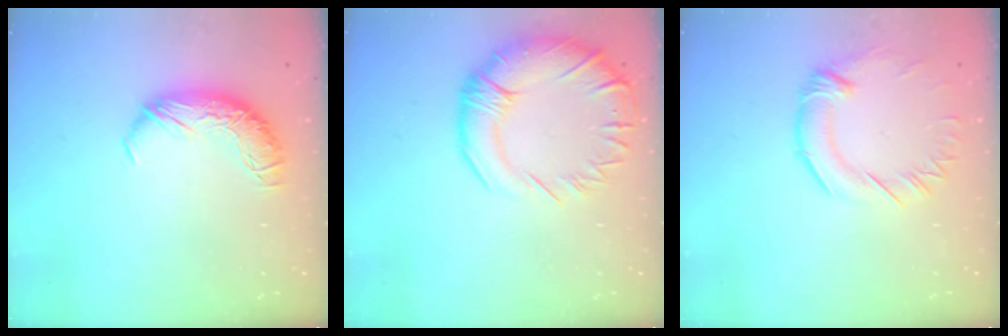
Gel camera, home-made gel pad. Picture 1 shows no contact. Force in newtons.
{"total": 8.1, "press": 6.7, "slide": 4.5}
{"total": 1.1, "press": 0.3, "slide": 1.0}